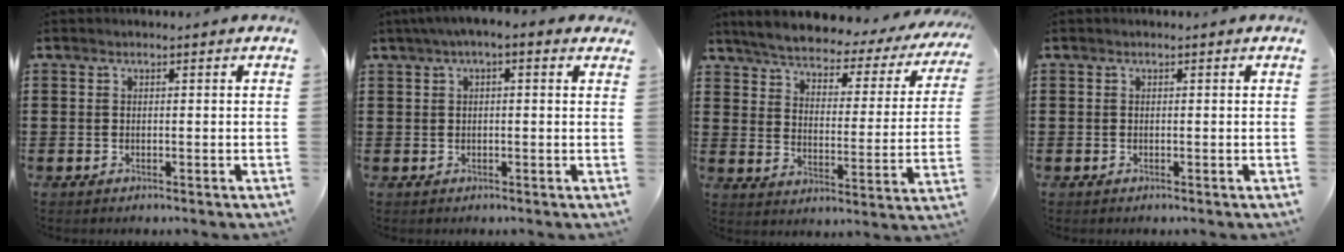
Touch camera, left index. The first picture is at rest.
{"total": 2.0, "force": [0.5, 0.4, 1.9], "torque": [-0.035, 0.004, 0.006]}
{"total": 4.2, "force": [4.0, 0.5, 1.1], "torque": [-0.046, -0.033, 0.061]}
{"total": 0.0}